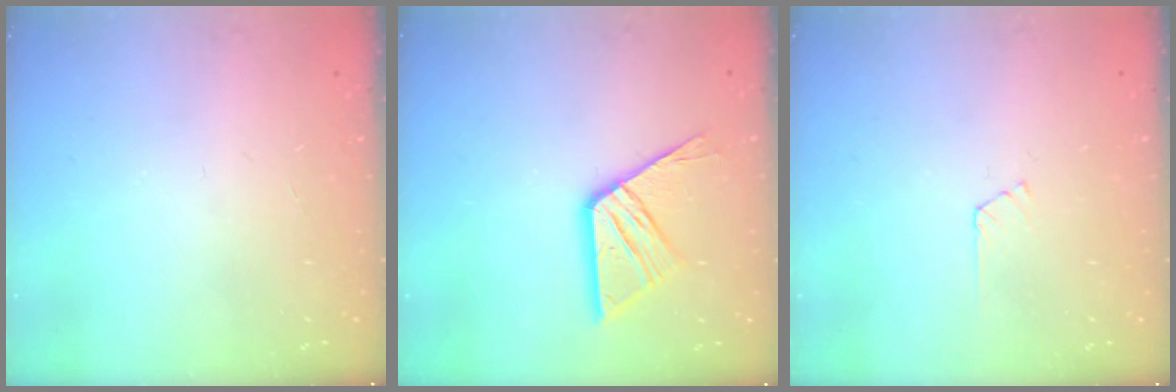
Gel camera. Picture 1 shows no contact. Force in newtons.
{"total": 12.7, "press": 12.7, "slide": 1.2}
{"total": 2.4, "press": 2.4, "slide": 0.3}